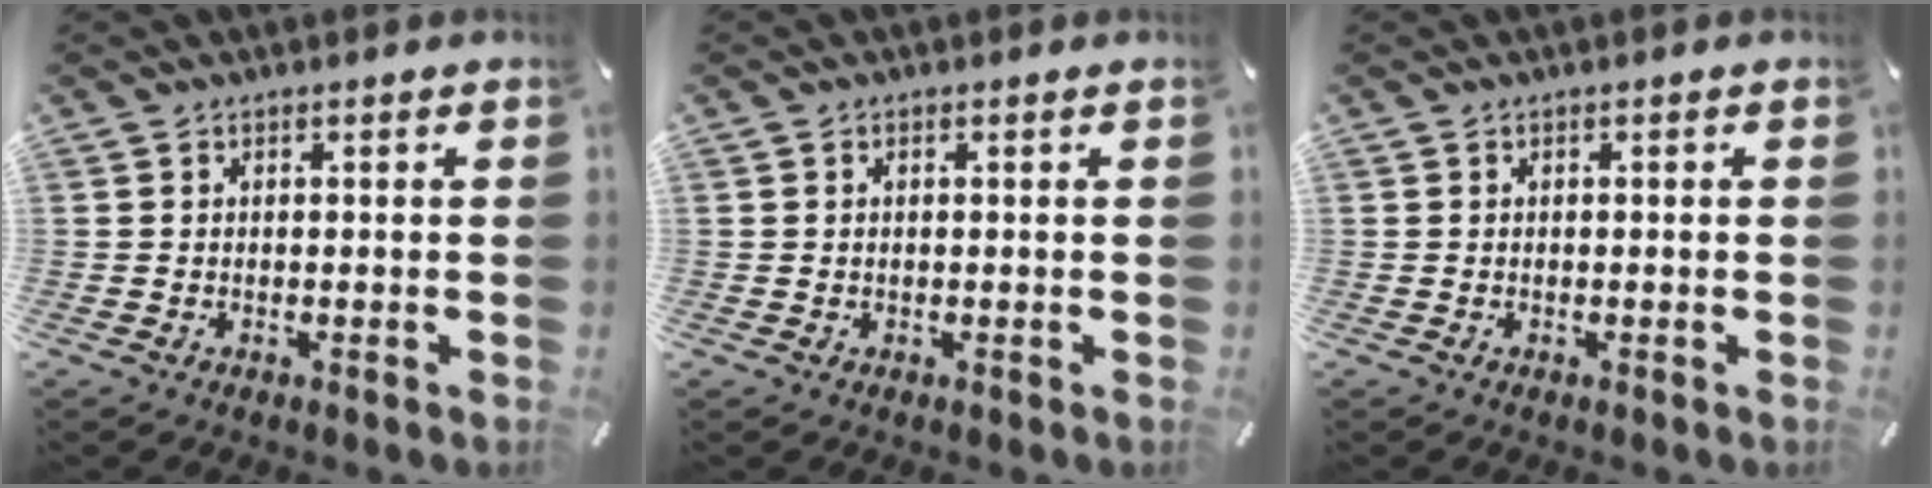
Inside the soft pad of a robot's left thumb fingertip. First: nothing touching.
{"total": 0.6, "force": [0.2, 0.3, 0.5], "torque": [-0.010, 0.003, 0.002]}
{"total": 0.0}